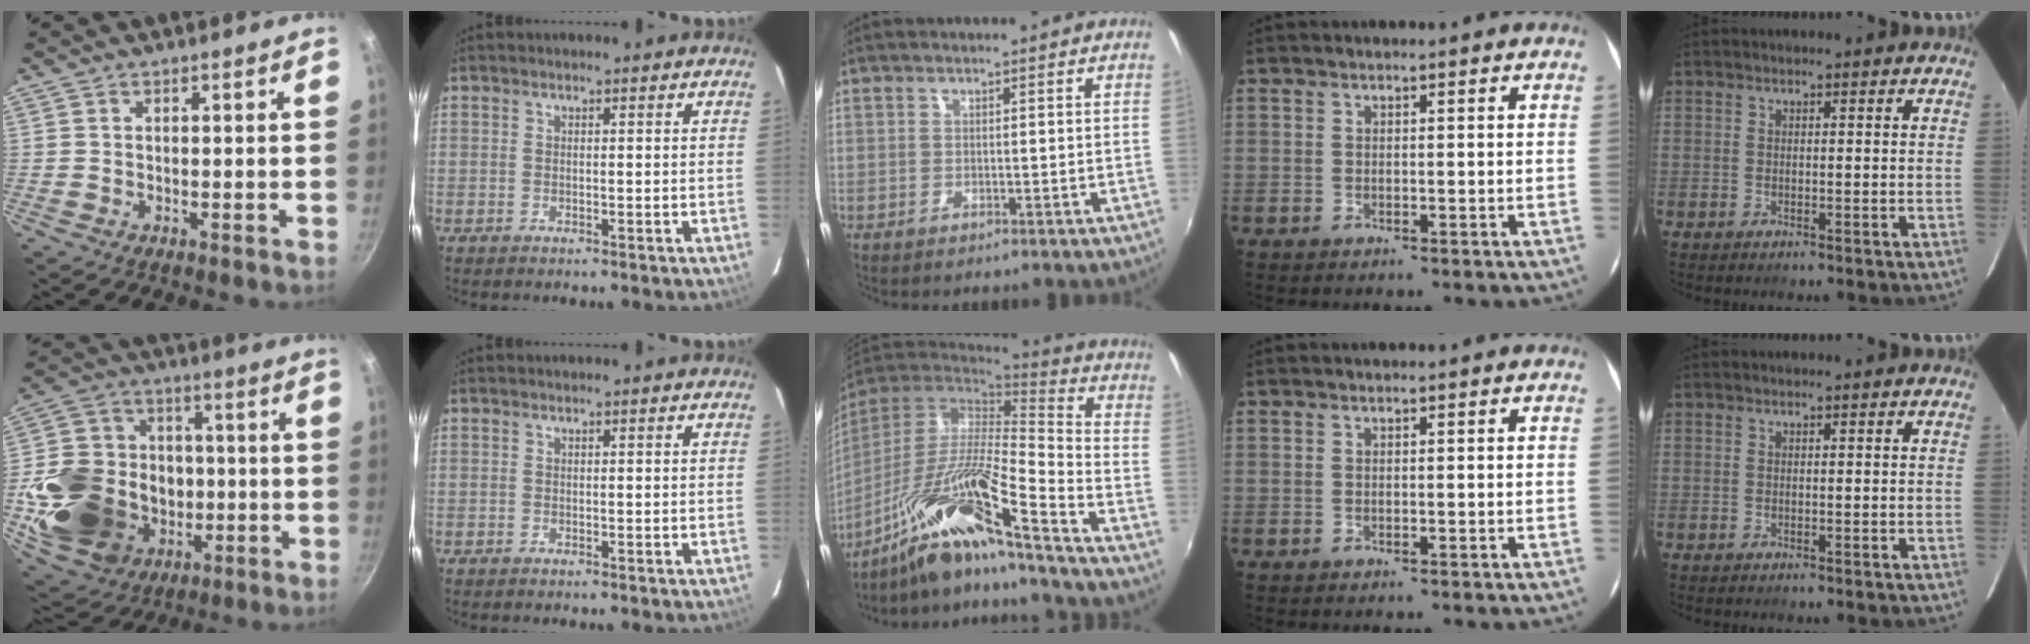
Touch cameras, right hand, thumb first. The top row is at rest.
{"thumb": {"total": 25.3, "force": [-4.0, 20.4, 14.4], "torque": [-0.251, 0.038, -0.047]}, "middle": {"total": 17.9, "force": [-12.7, 0.2, 12.7], "torque": [-0.217, -0.030, -0.245]}}